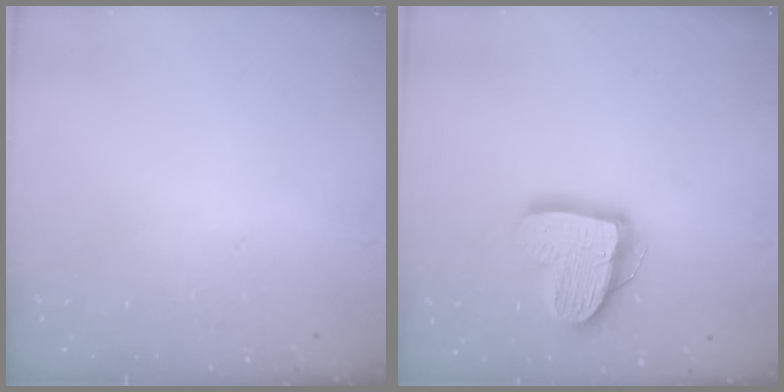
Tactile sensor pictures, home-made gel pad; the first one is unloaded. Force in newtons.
{"total": 16.0, "press": 16.0, "slide": 1.5}